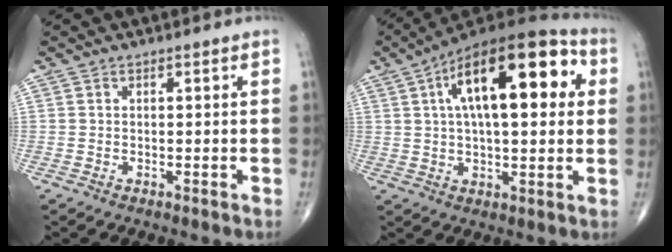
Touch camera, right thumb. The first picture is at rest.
{"total": 22.7, "force": [6.1, 9.5, 19.7], "torque": [-0.296, 0.020, 0.086]}